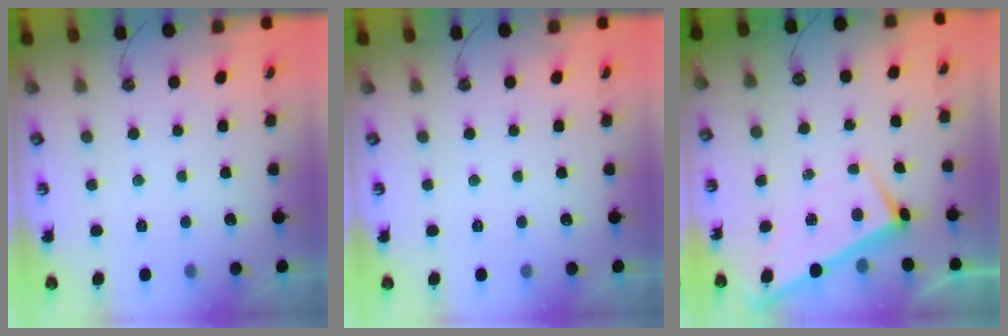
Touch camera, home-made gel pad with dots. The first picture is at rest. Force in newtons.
{"total": 0.0}
{"total": 1.8, "press": 1.8, "slide": 0.1}